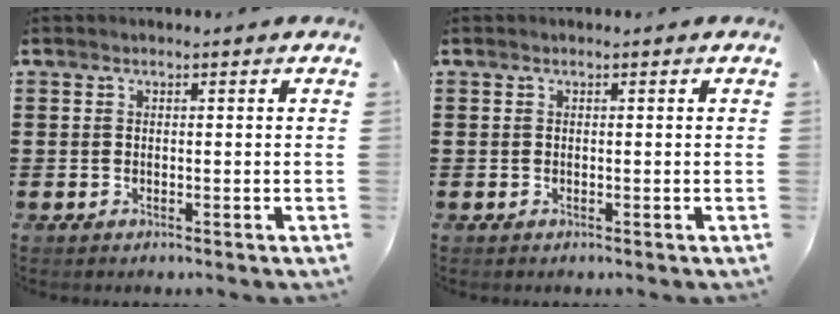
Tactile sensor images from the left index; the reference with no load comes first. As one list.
[{"total": 0.0}]